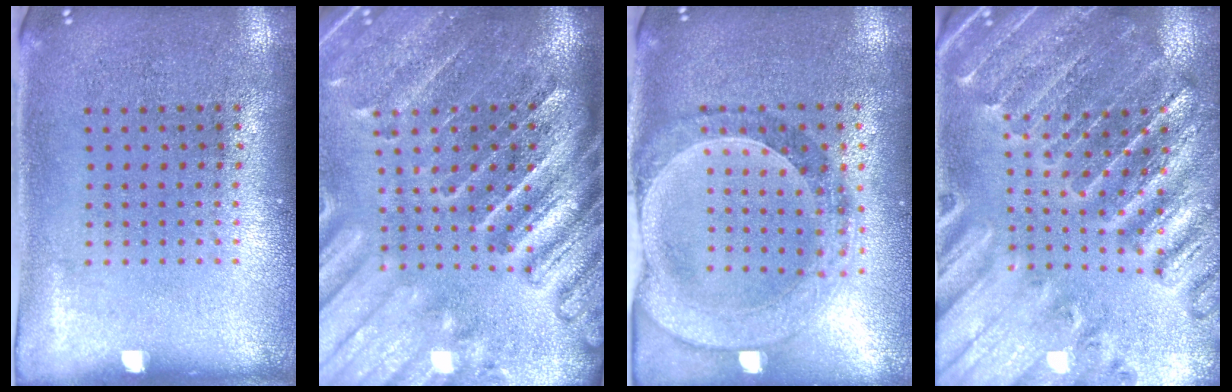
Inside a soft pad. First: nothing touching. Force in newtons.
{"total": 4.1, "press": 3.5, "slide": 2.2}
{"total": 1.5, "press": 1.5, "slide": 0.3}
{"total": 2.8, "press": 2.8, "slide": 0.4}